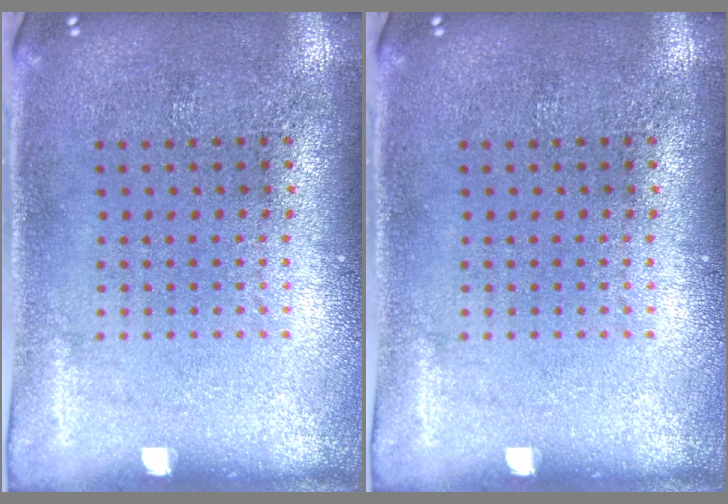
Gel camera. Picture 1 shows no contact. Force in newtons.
{"total": 0.0}